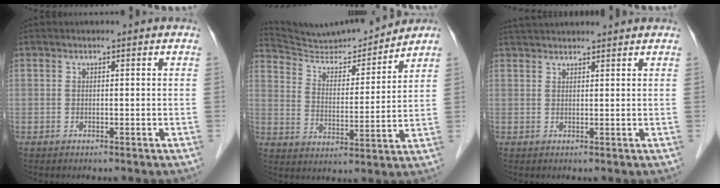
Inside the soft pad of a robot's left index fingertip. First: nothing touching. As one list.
[{"total": 13.5, "force": [13.2, 1.0, 2.6], "torque": [-0.052, 0.002, 0.223]}, {"total": 8.2, "force": [7.5, -0.2, 3.3], "torque": [-0.057, 0.040, 0.114]}]